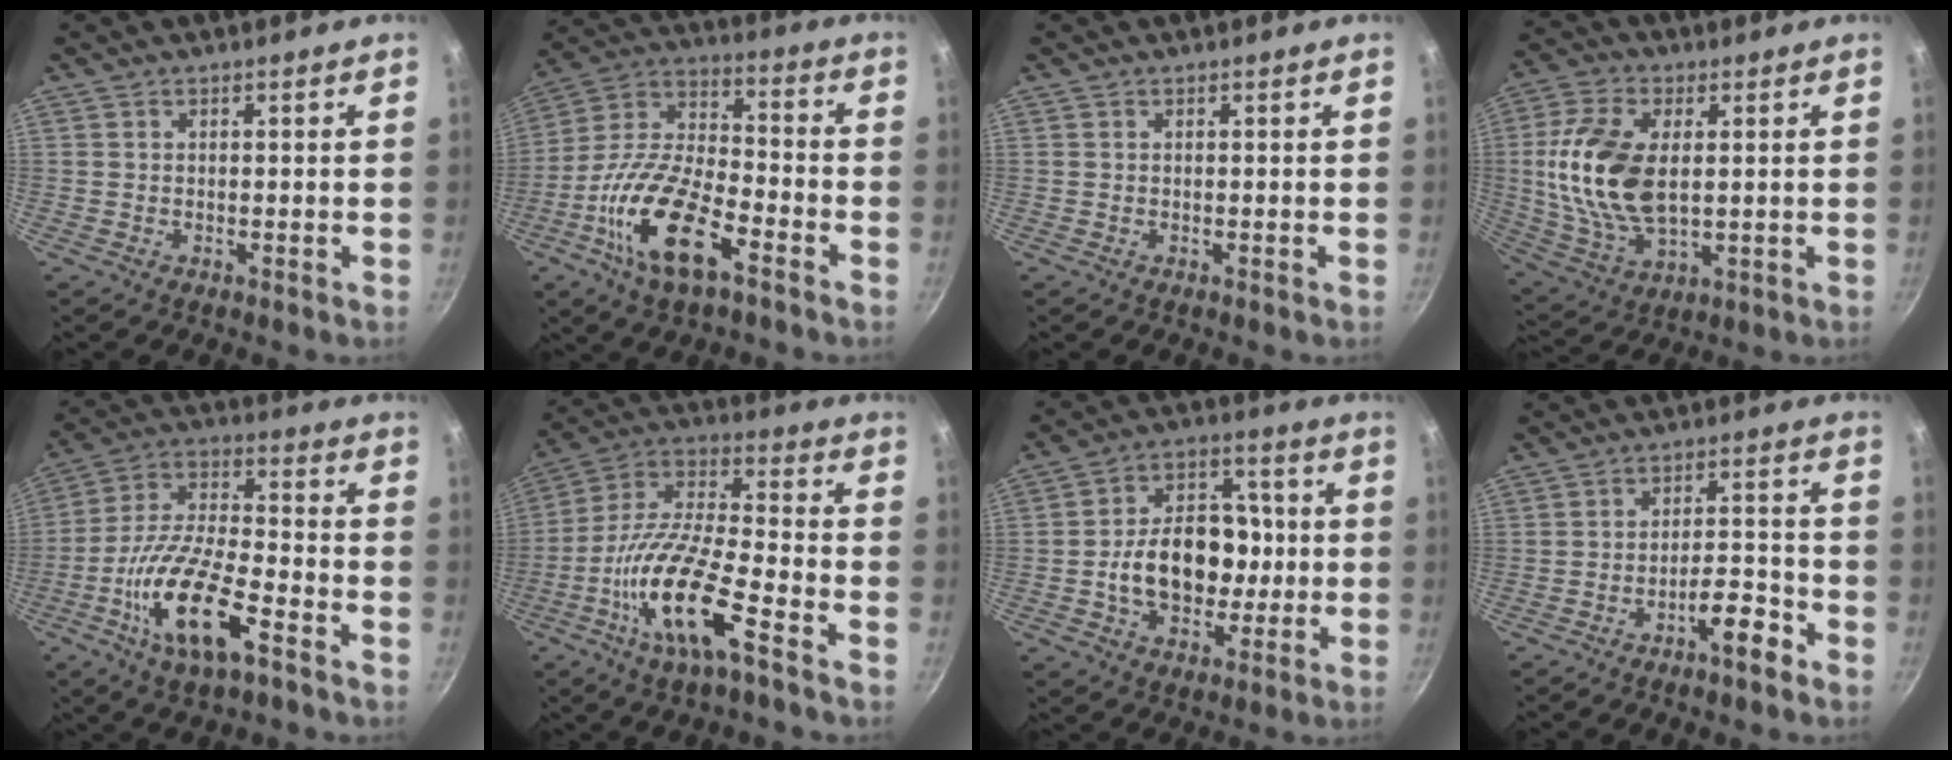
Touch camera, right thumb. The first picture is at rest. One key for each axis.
{"total": 19.1, "fx": -8.6, "fy": 8.3, "fz": 14.9, "tx": -0.275, "ty": 0.045, "tz": -0.177}
{"total": 0.0}
{"total": 17.0, "fx": 1.8, "fy": 9.8, "fz": 13.8, "tx": -0.263, "ty": -0.001, "tz": 0.038}
{"total": 17.5, "fx": -7.8, "fy": 6.4, "fz": 14.4, "tx": -0.269, "ty": 0.032, "tz": -0.154}
{"total": 17.9, "fx": -8.1, "fy": 5.0, "fz": 15.1, "tx": -0.290, "ty": 0.043, "tz": -0.169}
{"total": 16.5, "fx": -1.6, "fy": 11.9, "fz": 11.3, "tx": -0.140, "ty": 0.032, "tz": -0.031}
{"total": 6.7, "fx": -4.3, "fy": 1.9, "fz": 4.8, "tx": -0.061, "ty": 0.043, "tz": -0.063}